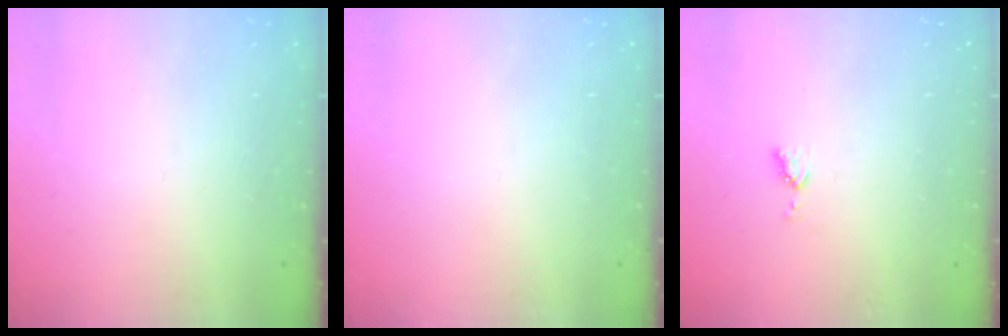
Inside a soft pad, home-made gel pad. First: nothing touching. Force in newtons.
{"total": 0.0}
{"total": 3.6, "press": 3.5, "slide": 0.9}